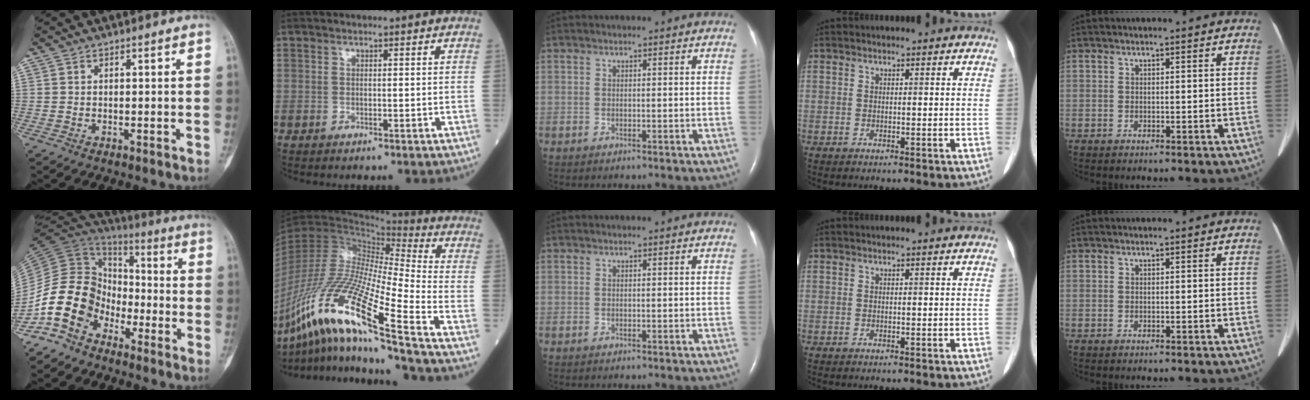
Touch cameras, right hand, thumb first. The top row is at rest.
{"thumb": {"total": 14.0, "force": [-7.9, 9.9, 6.1], "torque": [-0.103, 0.074, -0.162]}, "index": {"total": 21.9, "force": [-13.2, 0.1, 17.5], "torque": [-0.368, -0.050, -0.249]}}